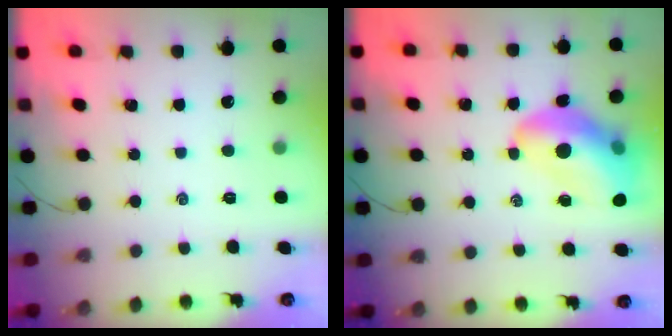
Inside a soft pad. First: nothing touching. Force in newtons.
{"total": 14.9, "press": 14.3, "slide": 4.2}